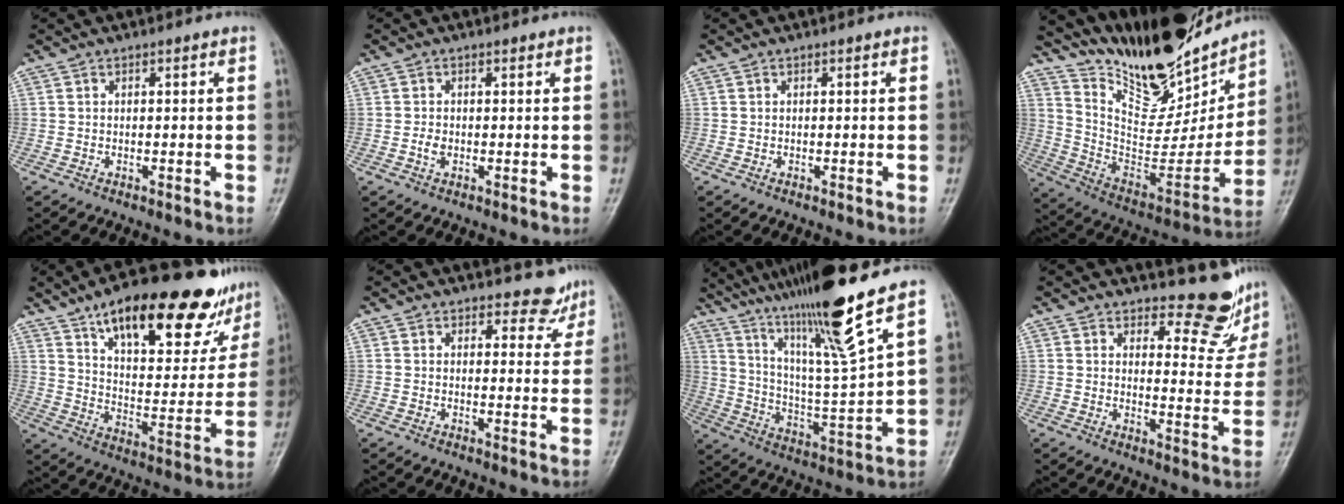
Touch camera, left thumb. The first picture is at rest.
{"total": 1.5, "force": [-0.2, 1.1, 1.0], "torque": [-0.017, 0.000, -0.004]}
{"total": 0.0}
{"total": 24.8, "force": [20.6, 7.4, 11.7], "torque": [-0.150, -0.111, 0.343]}
{"total": 26.8, "force": [17.5, 10.1, 17.6], "torque": [-0.208, -0.048, 0.263]}
{"total": 4.8, "force": [4.1, 2.3, 0.5], "torque": [0.021, -0.033, 0.042]}
{"total": 19.5, "force": [13.9, 0.2, 13.7], "torque": [-0.224, -0.066, 0.249]}
{"total": 9.6, "force": [8.9, 3.1, 1.7], "torque": [0.012, -0.089, 0.103]}